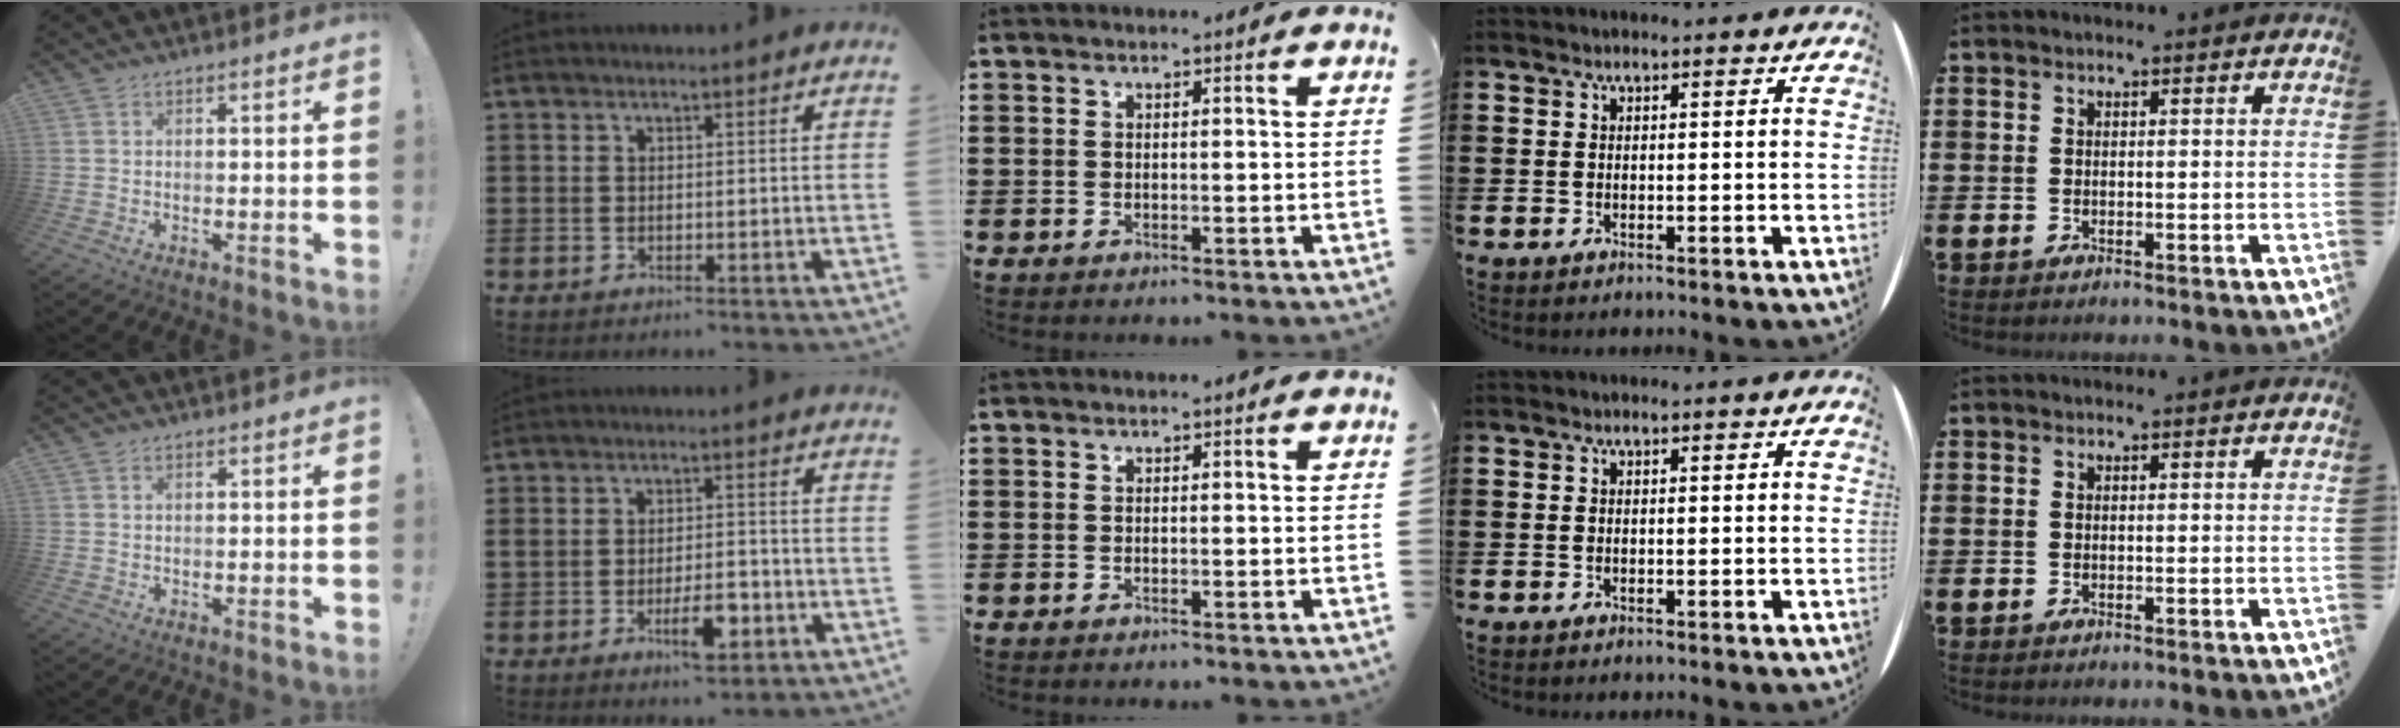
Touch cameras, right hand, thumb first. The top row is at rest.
{"thumb": {"total": 0.6, "force": [0.4, 0.1, 0.5], "torque": [-0.004, -0.002, 0.006]}, "index": {"total": 6.2, "force": [-2.6, 2.7, 5.0], "torque": [-0.092, 0.005, -0.047]}}